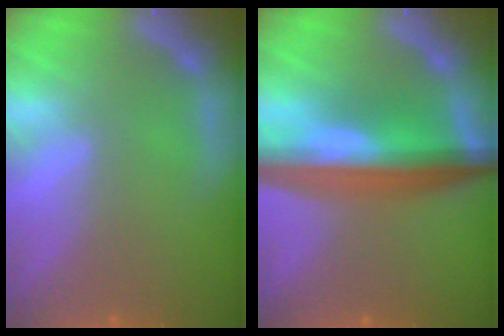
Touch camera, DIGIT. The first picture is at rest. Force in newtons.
{"total": 9.6}